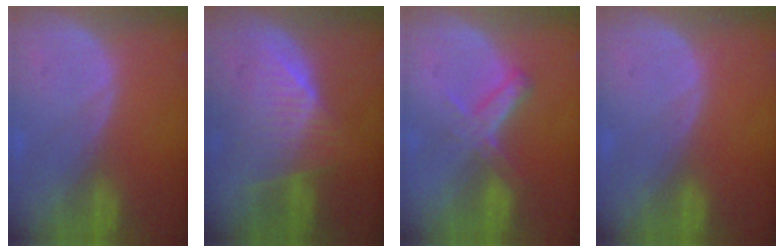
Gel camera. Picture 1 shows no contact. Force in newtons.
{"total": 7.5, "press": 6.7, "slide": 3.3}
{"total": 5.5, "press": 4.7, "slide": 2.7}
{"total": 0.0}